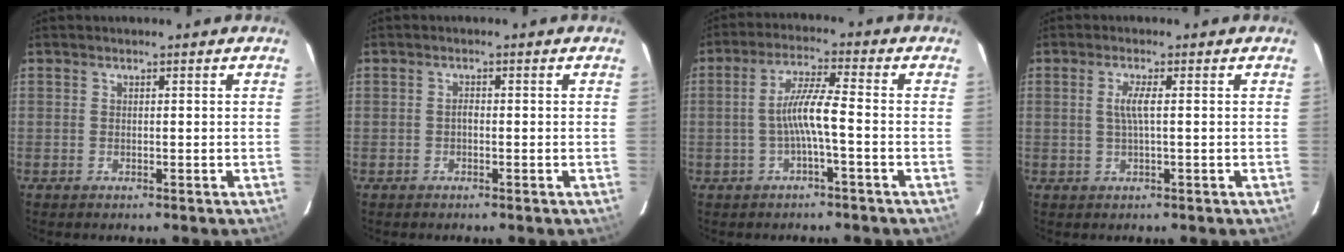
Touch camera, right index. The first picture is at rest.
{"total": 0.8, "force": [-0.4, 0.4, 0.6], "torque": [-0.012, 0.006, -0.009]}
{"total": 6.1, "force": [-1.7, -0.2, 5.8], "torque": [-0.123, 0.010, -0.030]}
{"total": 2.7, "force": [0.1, -0.2, 2.7], "torque": [-0.054, 0.001, 0.001]}